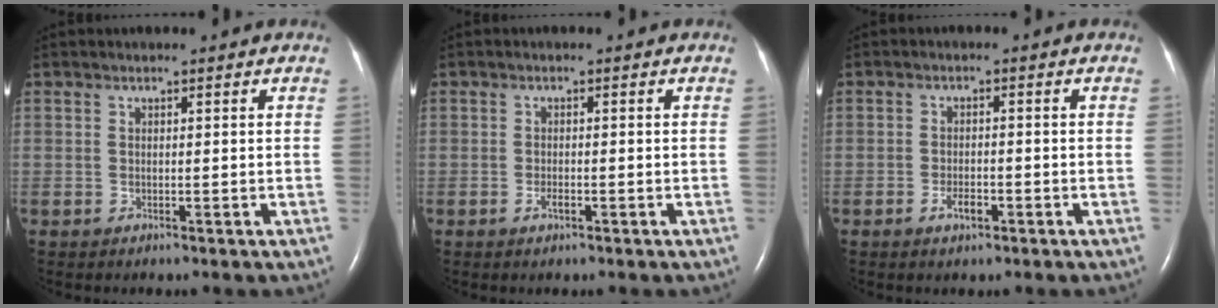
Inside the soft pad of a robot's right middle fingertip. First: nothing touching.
{"total": 1.3, "force": [-0.7, 0.4, 1.0], "torque": [-0.022, 0.000, -0.011]}
{"total": 2.4, "force": [-1.3, 1.0, 1.8], "torque": [-0.036, 0.001, -0.023]}